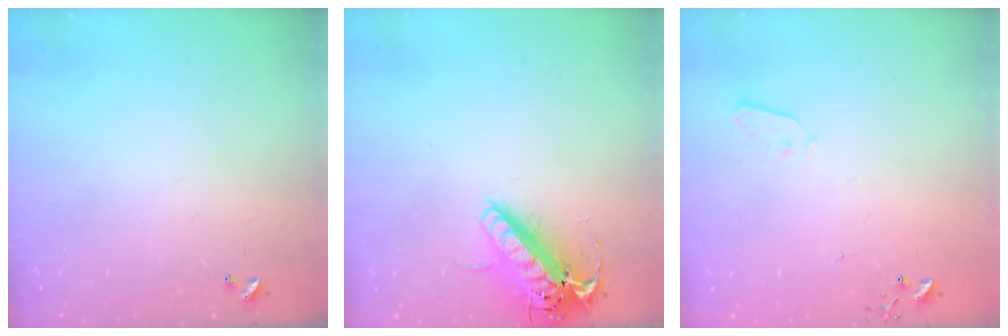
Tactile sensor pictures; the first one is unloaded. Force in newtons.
{"total": 16.2, "press": 15.9, "slide": 3.2}
{"total": 2.2, "press": 2.1, "slide": 0.3}